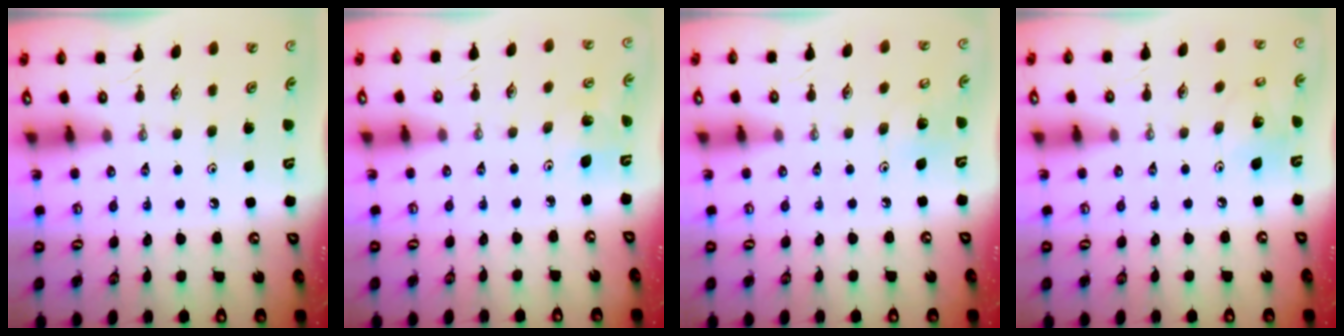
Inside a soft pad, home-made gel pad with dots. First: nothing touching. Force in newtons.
{"total": 2.5, "press": 2.5, "slide": 0.1}
{"total": 6.7, "press": 6.7, "slide": 0.8}
{"total": 8.4, "press": 8.2, "slide": 1.8}